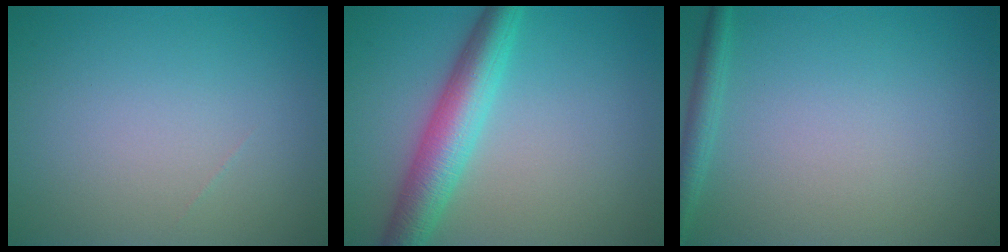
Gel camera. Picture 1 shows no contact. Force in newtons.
{"total": 5.5, "press": 5.5, "slide": 0.1}
{"total": 1.6, "press": 1.6, "slide": 0.1}